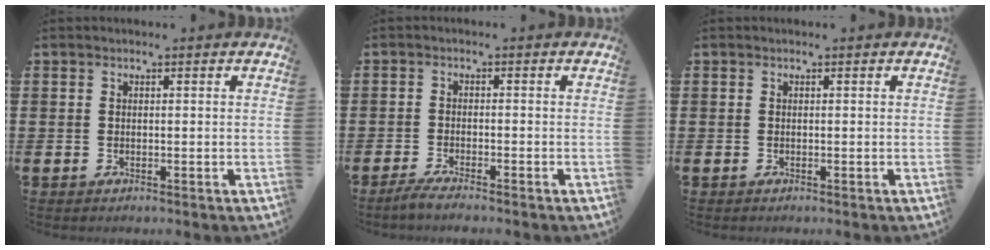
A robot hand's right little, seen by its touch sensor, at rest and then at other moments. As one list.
[{"total": 1.8, "force": [-1.5, -0.1, 1.1], "torque": [-0.016, 0.002, -0.028]}, {"total": 0.0}]